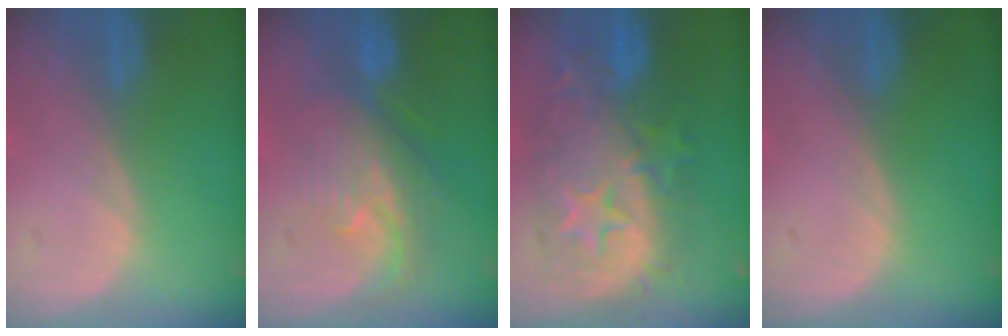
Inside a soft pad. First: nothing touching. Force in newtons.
{"total": 7.9, "press": 7.4, "slide": 2.9}
{"total": 12.3, "press": 12.2, "slide": 1.1}
{"total": 0.0}